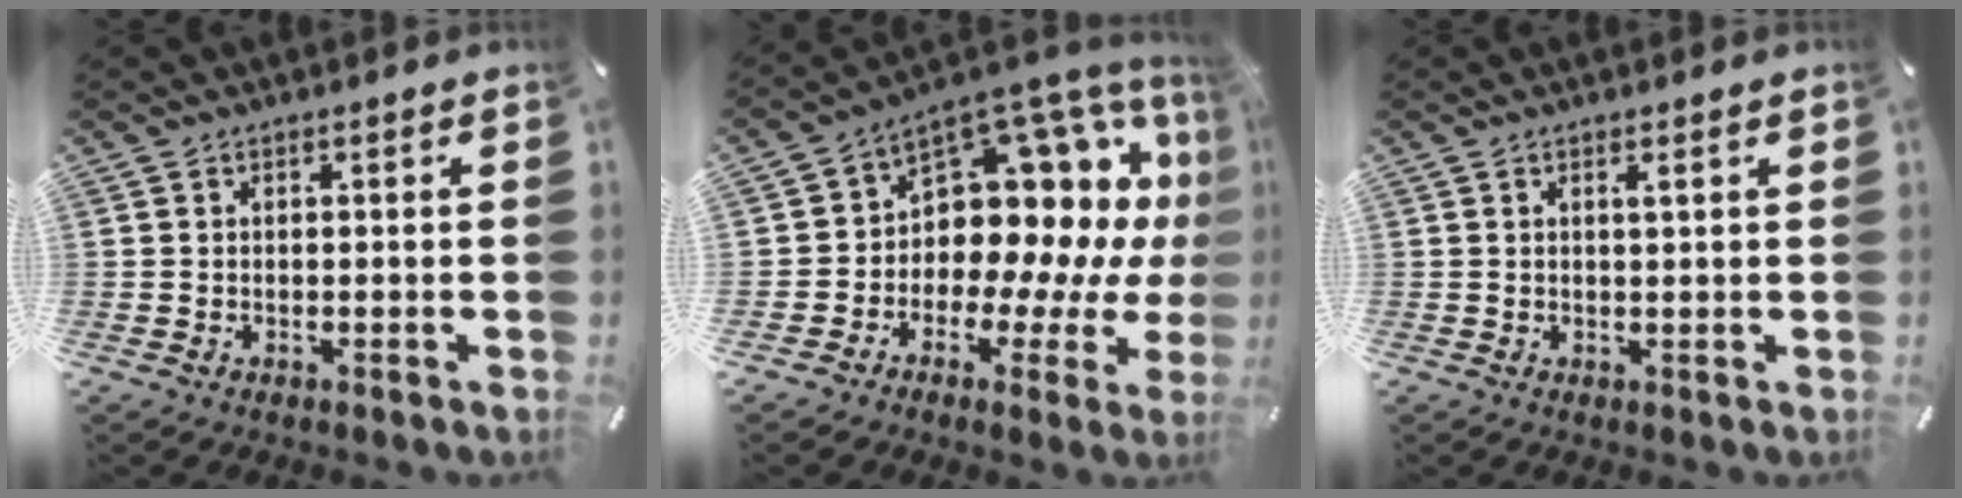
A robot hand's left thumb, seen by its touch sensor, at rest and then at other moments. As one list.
[{"total": 14.3, "force": [5.2, 9.5, 9.3], "torque": [-0.120, -0.079, 0.088]}, {"total": 1.5, "force": [0.6, 0.1, 1.3], "torque": [-0.026, 0.000, 0.010]}]